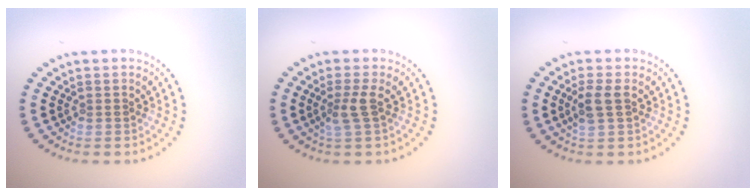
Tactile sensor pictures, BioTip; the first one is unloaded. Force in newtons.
{"total": 1.9, "press": 1.5, "slide": 1.3}
{"total": 2.0, "press": 1.9, "slide": 0.7}